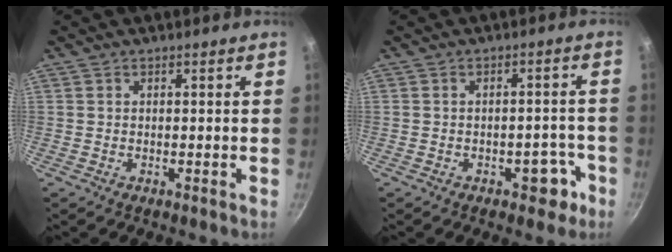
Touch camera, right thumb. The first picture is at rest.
{"total": 5.0, "force": [-2.7, 2.9, 3.0], "torque": [-0.015, 0.028, -0.022]}